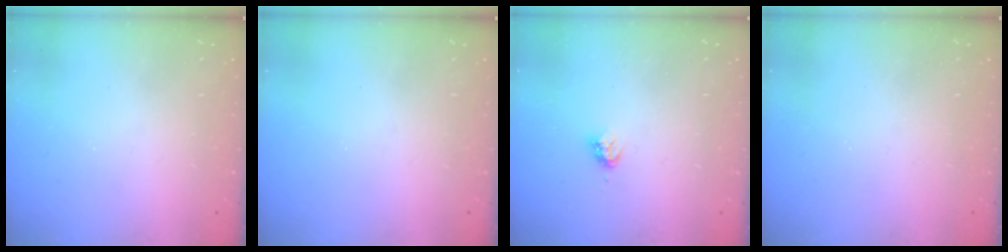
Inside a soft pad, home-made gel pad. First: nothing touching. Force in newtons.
{"total": 0.0}
{"total": 3.3, "press": 3.3, "slide": 0.3}
{"total": 0.0}